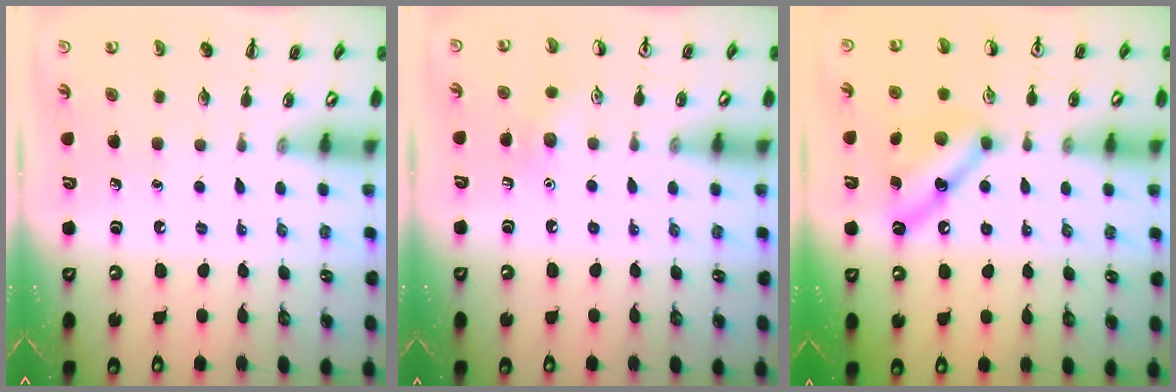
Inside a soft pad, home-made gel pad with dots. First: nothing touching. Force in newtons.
{"total": 6.8, "press": 6.6, "slide": 1.6}
{"total": 10.3, "press": 10.3, "slide": 0.5}